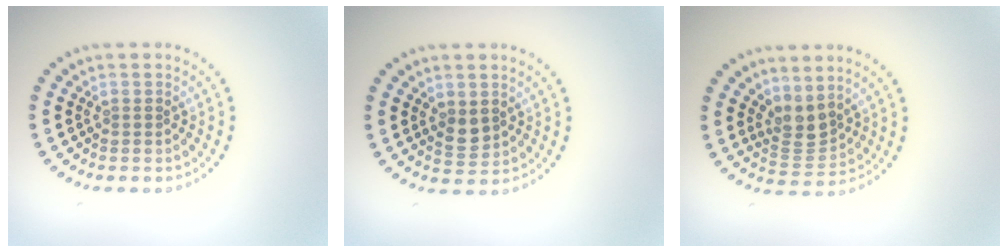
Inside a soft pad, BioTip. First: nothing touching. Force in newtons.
{"total": 1.7, "press": 1.7, "slide": 0.4}
{"total": 2.7, "press": 2.0, "slide": 1.7}